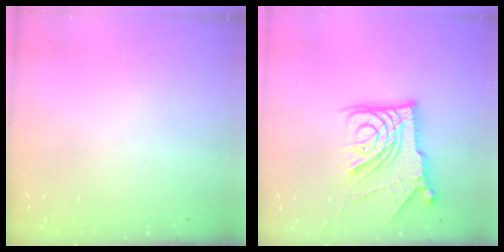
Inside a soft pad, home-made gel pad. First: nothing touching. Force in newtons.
{"total": 14.3, "press": 14.2, "slide": 1.7}